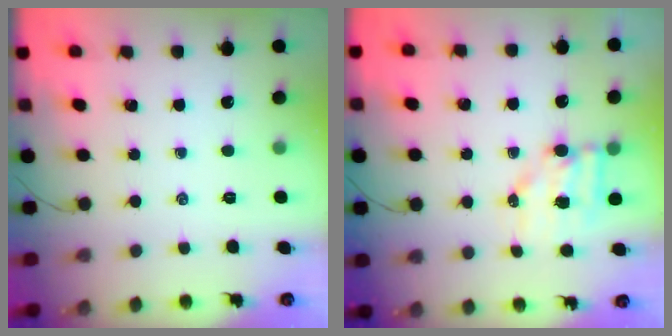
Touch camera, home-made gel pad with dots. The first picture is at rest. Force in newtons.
{"total": 7.8, "press": 7.8, "slide": 0.8}